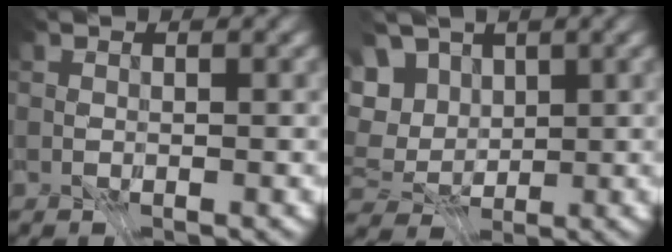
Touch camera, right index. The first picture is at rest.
{"total": 5.7, "force": [1.5, 4.0, 3.7], "torque": [-0.080, 0.009, 0.024]}